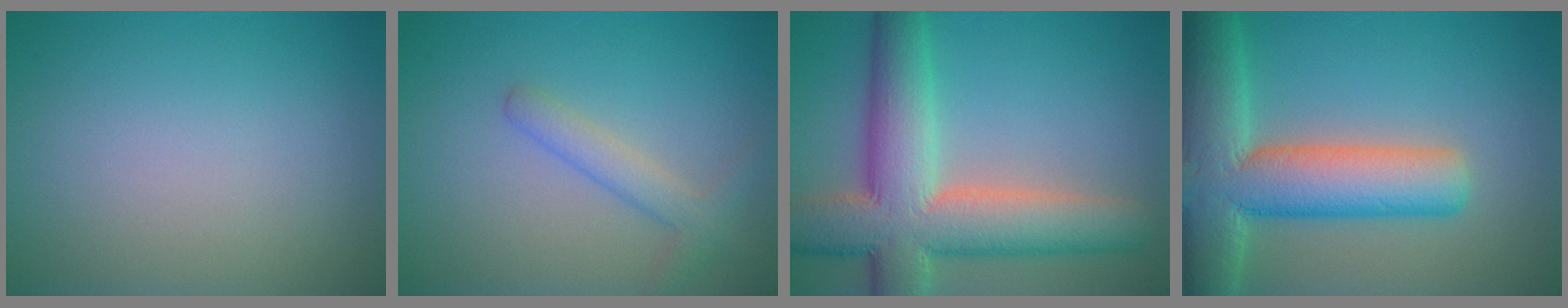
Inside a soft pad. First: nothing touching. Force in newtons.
{"total": 2.5, "press": 2.5, "slide": 0.2}
{"total": 10.9, "press": 10.9, "slide": 0.7}
{"total": 11.0, "press": 10.9, "slide": 0.7}